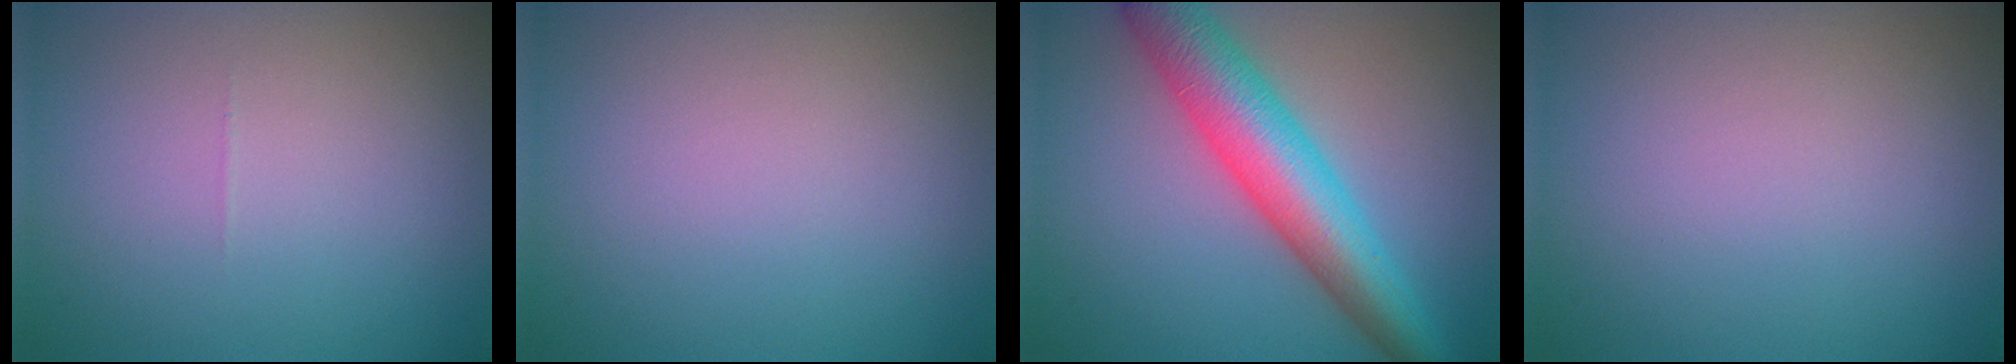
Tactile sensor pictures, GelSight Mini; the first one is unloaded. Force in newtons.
{"total": 0.0}
{"total": 8.1, "press": 8.1, "slide": 0.2}
{"total": 0.0}